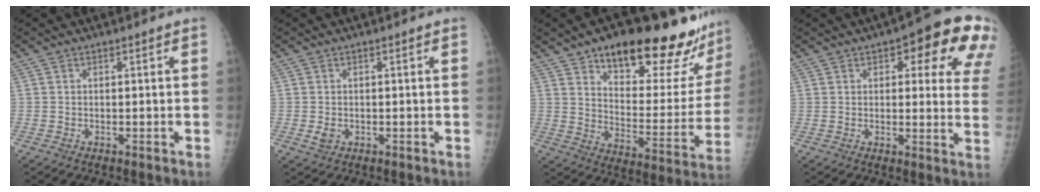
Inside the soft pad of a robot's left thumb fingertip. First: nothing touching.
{"total": 1.7, "force": [-0.5, 1.3, 0.9], "torque": [-0.013, -0.001, -0.005]}
{"total": 26.7, "force": [19.5, 9.1, 15.7], "torque": [-0.173, -0.092, 0.271]}
{"total": 16.4, "force": [8.0, 6.6, 12.8], "torque": [-0.105, -0.023, 0.084]}